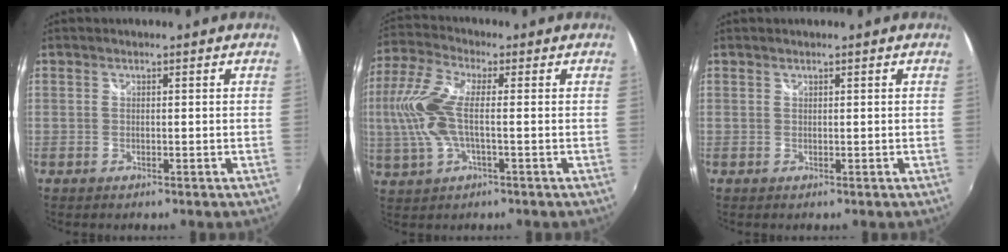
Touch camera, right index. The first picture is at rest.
{"total": 10.7, "force": [-0.6, 3.8, 10.0], "torque": [-0.223, 0.004, -0.012]}
{"total": 0.0}